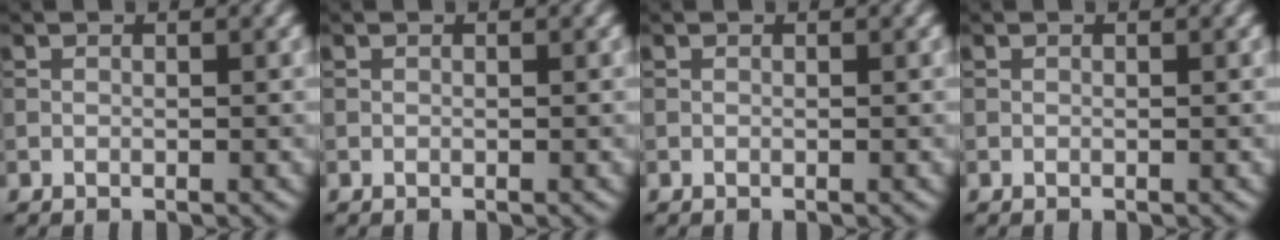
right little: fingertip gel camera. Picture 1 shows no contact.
{"total": 0.0}
{"total": 0.0}
{"total": 0.0}